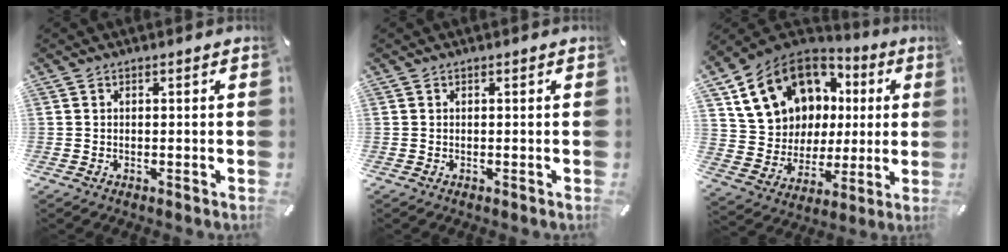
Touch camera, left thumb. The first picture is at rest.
{"total": 0.0}
{"total": 17.3, "force": [7.3, 14.0, 7.0], "torque": [-0.133, -0.033, 0.158]}